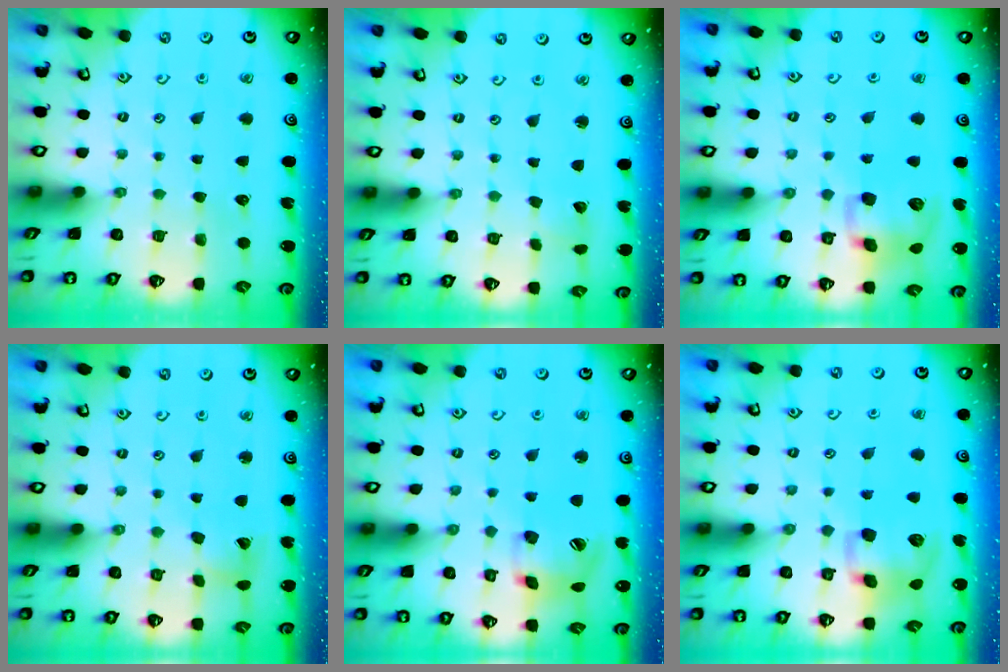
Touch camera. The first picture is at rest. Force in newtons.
{"total": 1.2, "press": 1.2, "slide": 0.1}
{"total": 11.7, "press": 11.5, "slide": 2.0}
{"total": 7.1, "press": 7.0, "slide": 0.9}
{"total": 14.4, "press": 14.3, "slide": 2.2}
{"total": 11.7, "press": 11.5, "slide": 2.0}